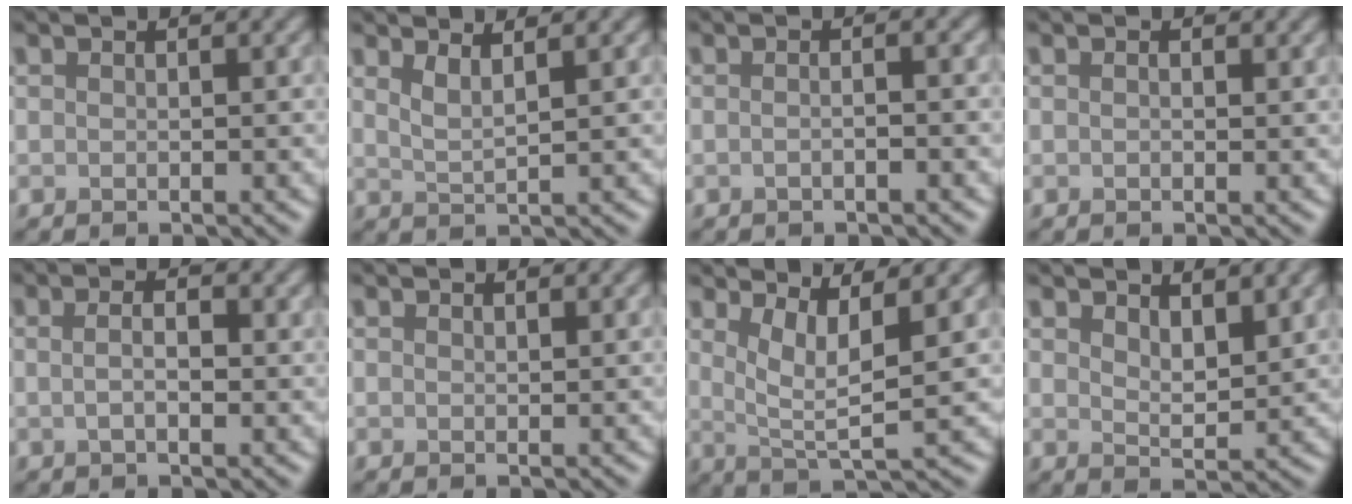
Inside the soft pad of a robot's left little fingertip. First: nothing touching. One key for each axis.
{"total": 2.2, "fx": 1.5, "fy": 0.6, "fz": 1.5, "tx": -0.022, "ty": -0.002, "tz": 0.026}
{"total": 1.9, "fx": -0.1, "fy": 0.7, "fz": 1.7, "tx": -0.010, "ty": -0.007, "tz": -0.019}
{"total": 0.6, "fx": 0.3, "fy": 0.3, "fz": 0.5, "tx": -0.009, "ty": -0.001, "tz": 0.002}
{"total": 2.8, "fx": 0.5, "fy": 1.2, "fz": 2.5, "tx": -0.036, "ty": -0.003, "tz": -0.001}
{"total": 0.6, "fx": 0.5, "fy": 0.2, "fz": 0.2, "tx": -0.003, "ty": 0.001, "tz": 0.010}
{"total": 4.6, "fx": 1.8, "fy": 1.0, "fz": 4.1, "tx": -0.071, "ty": -0.008, "tz": 0.036}
{"total": 3.5, "fx": 2.2, "fy": 1.4, "fz": 2.4, "tx": -0.044, "ty": -0.007, "tz": 0.040}